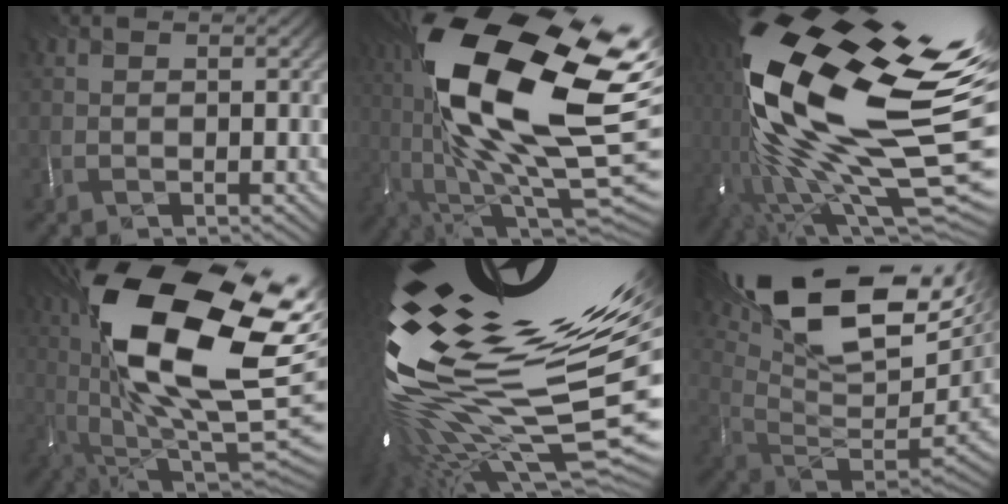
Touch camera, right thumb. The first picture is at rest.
{"total": 22.5, "force": [4.3, 9.0, 20.1], "torque": [-0.399, -0.005, 0.085]}
{"total": 21.6, "force": [0.0, 8.4, 19.9], "torque": [-0.400, -0.032, -0.010]}
{"total": 21.9, "force": [6.2, 9.1, 19.0], "torque": [-0.368, 0.007, 0.120]}
{"total": 20.8, "force": [3.0, 8.7, 18.6], "torque": [-0.328, -0.044, 0.084]}
{"total": 19.8, "force": [9.7, 9.0, 14.7], "torque": [-0.263, 0.025, 0.172]}